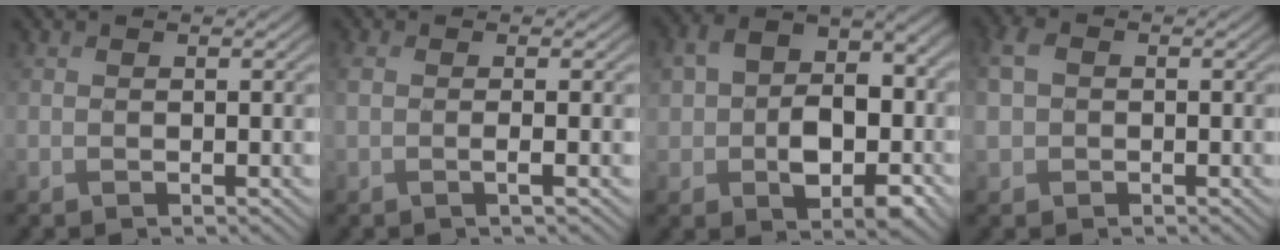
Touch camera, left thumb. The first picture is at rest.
{"total": 1.4, "force": [0.2, -0.3, 1.4], "torque": [-0.029, 0.002, -0.001]}
{"total": 10.4, "force": [-0.9, 7.4, 7.3], "torque": [-0.122, -0.014, -0.013]}
{"total": 2.7, "force": [0.1, 2.2, 1.6], "torque": [-0.052, 0.006, -0.006]}